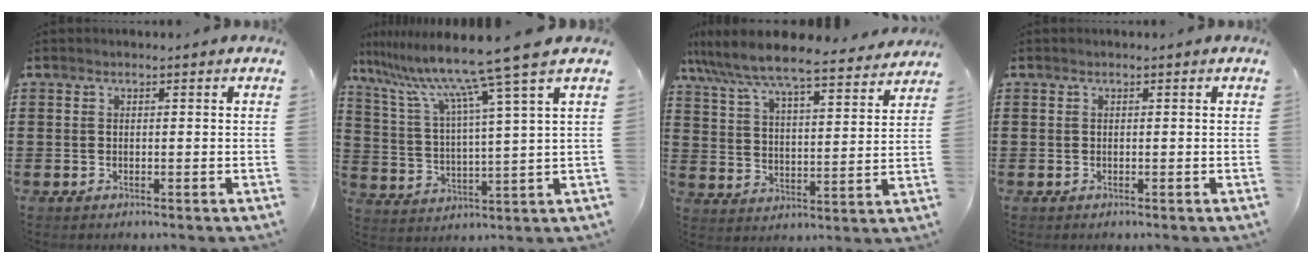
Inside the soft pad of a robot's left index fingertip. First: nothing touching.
{"total": 10.9, "force": [8.4, -1.4, 6.8], "torque": [-0.165, -0.045, 0.131]}
{"total": 7.2, "force": [6.7, 0.1, 2.6], "torque": [-0.080, -0.047, 0.111]}
{"total": 0.0}